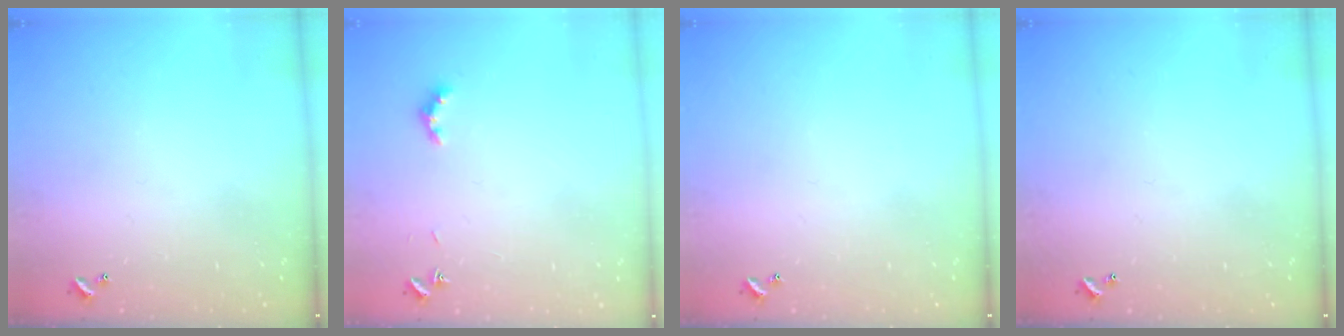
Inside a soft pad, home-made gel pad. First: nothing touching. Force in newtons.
{"total": 3.5, "press": 3.4, "slide": 1.0}
{"total": 0.0}
{"total": 0.0}